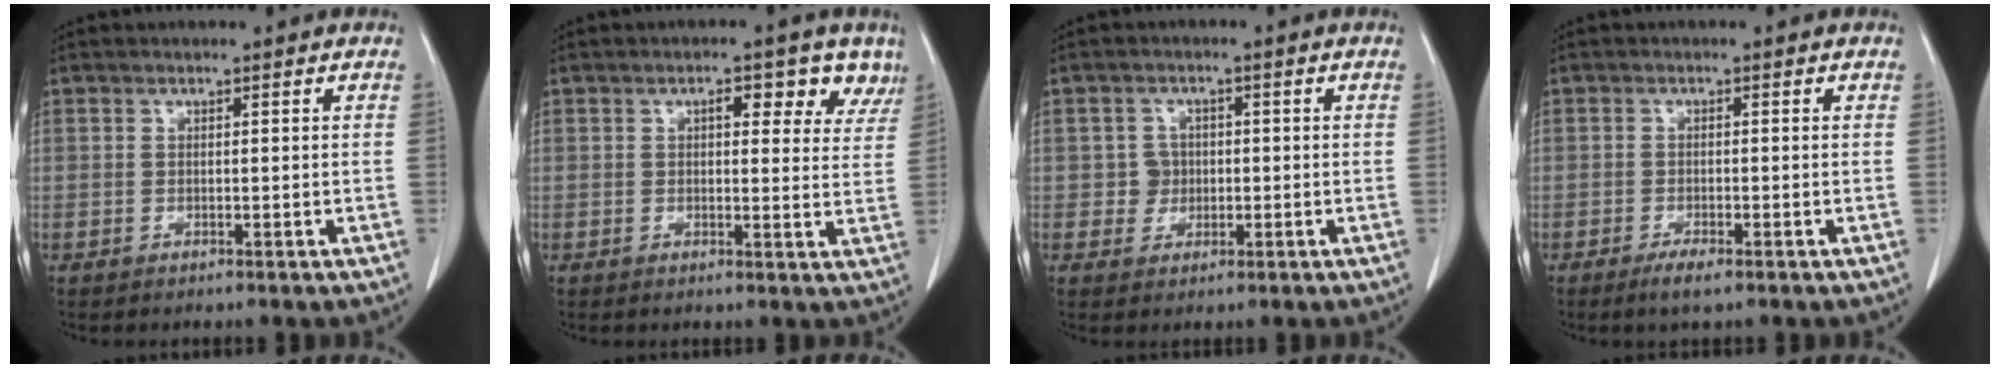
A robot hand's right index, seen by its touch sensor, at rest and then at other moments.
{"total": 6.0, "force": [3.4, 2.8, 4.0], "torque": [-0.033, 0.006, 0.037]}
{"total": 2.9, "force": [0.0, 2.9, 0.5], "torque": [0.008, 0.010, 0.004]}
{"total": 2.5, "force": [-1.6, 0.4, 1.8], "torque": [-0.035, -0.003, -0.029]}